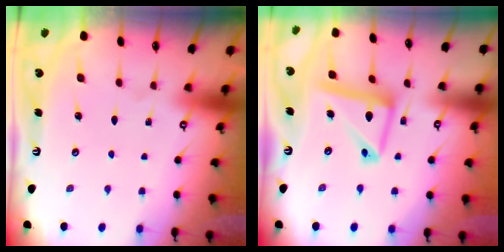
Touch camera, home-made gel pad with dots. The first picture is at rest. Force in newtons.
{"total": 14.5, "press": 14.4, "slide": 1.4}